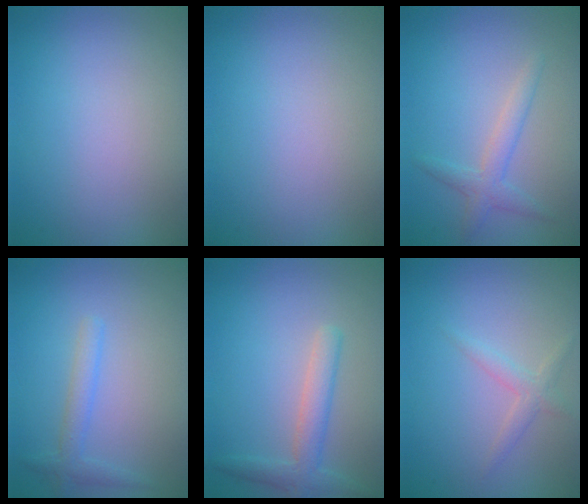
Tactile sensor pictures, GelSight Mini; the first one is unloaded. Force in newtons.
{"total": 0.0}
{"total": 2.2, "press": 2.2, "slide": 0.1}
{"total": 1.9, "press": 1.9, "slide": 0.1}
{"total": 2.8, "press": 2.8, "slide": 0.1}
{"total": 1.5, "press": 1.5, "slide": 0.1}